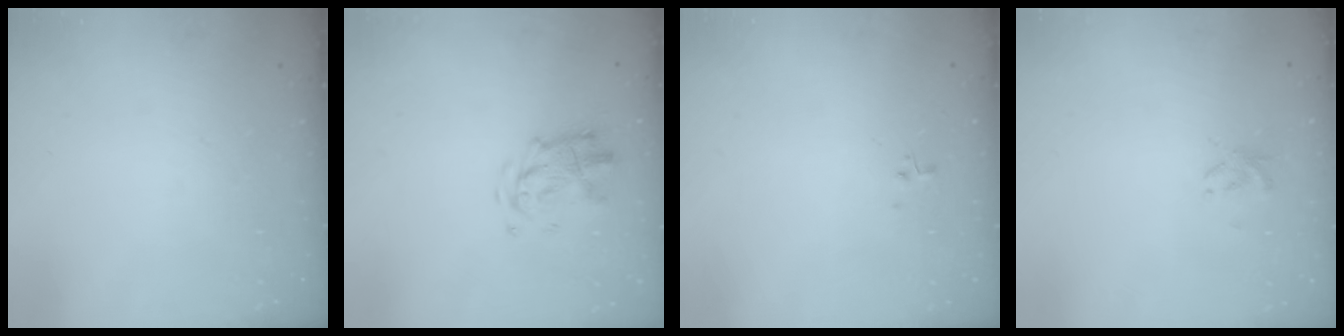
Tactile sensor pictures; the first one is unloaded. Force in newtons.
{"total": 3.8, "press": 3.8, "slide": 0.5}
{"total": 1.0, "press": 0.9, "slide": 0.4}
{"total": 2.1, "press": 1.9, "slide": 0.8}